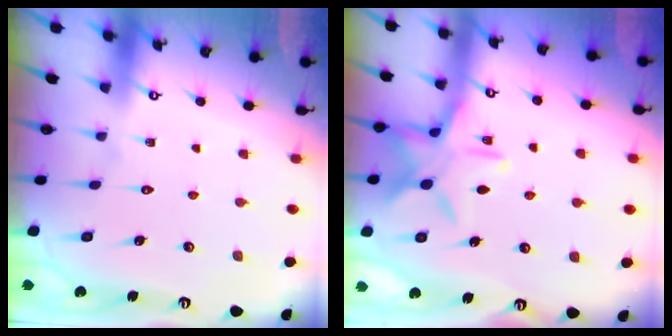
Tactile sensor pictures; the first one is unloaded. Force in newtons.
{"total": 12.4, "press": 12.3, "slide": 0.7}